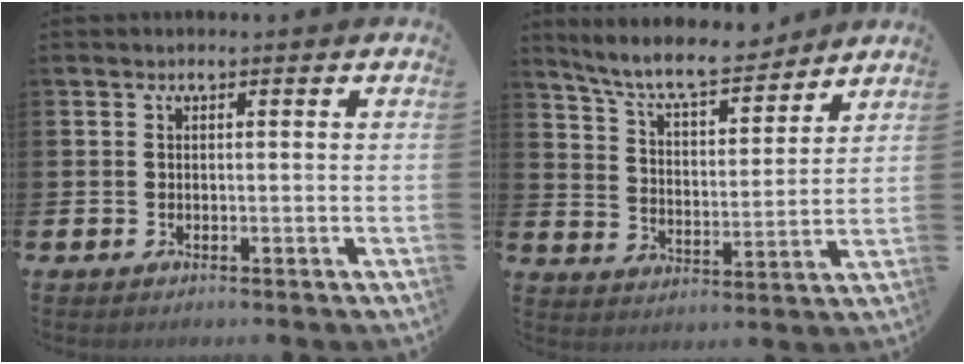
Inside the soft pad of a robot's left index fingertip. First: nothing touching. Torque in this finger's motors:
{"motor_torque": [1.03, -1.11, 0.50, 0.21]}